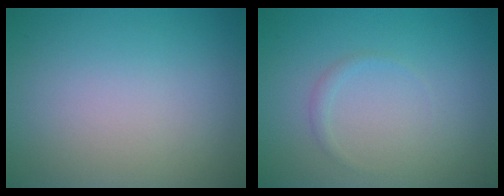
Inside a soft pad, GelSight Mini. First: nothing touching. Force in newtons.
{"total": 0.7, "press": 0.7, "slide": 0.0}